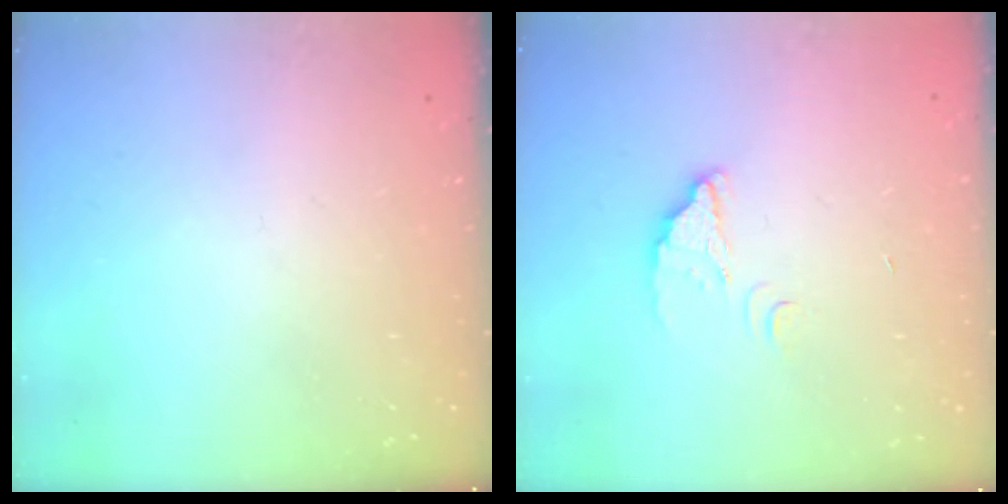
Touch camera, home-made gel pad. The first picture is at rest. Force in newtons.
{"total": 2.9, "press": 2.9, "slide": 0.2}